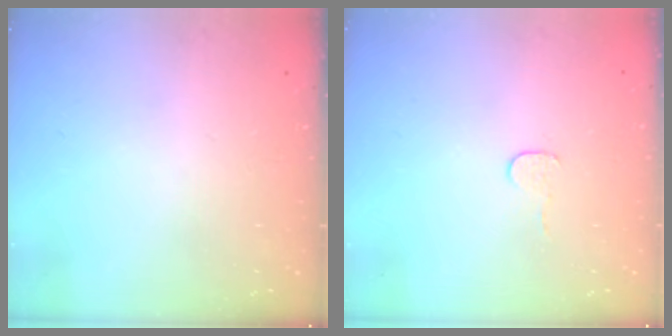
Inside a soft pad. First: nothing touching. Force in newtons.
{"total": 3.4, "press": 3.4, "slide": 0.3}